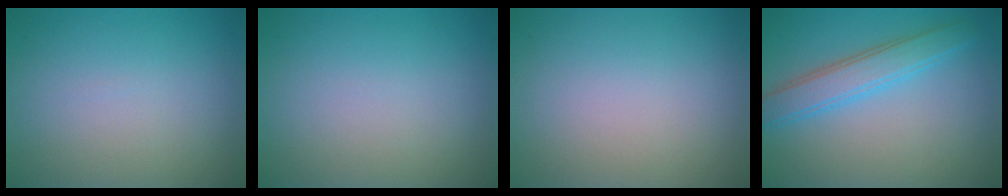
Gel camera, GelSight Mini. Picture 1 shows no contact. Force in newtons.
{"total": 0.0}
{"total": 0.0}
{"total": 3.7, "press": 3.7, "slide": 0.0}